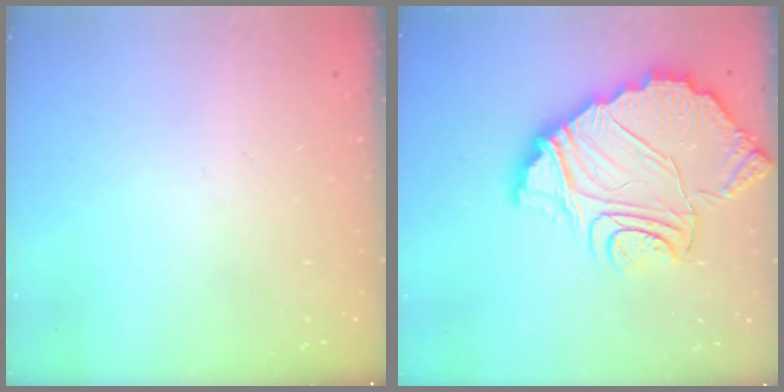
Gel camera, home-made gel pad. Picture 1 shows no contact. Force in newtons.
{"total": 14.2, "press": 14.1, "slide": 1.5}